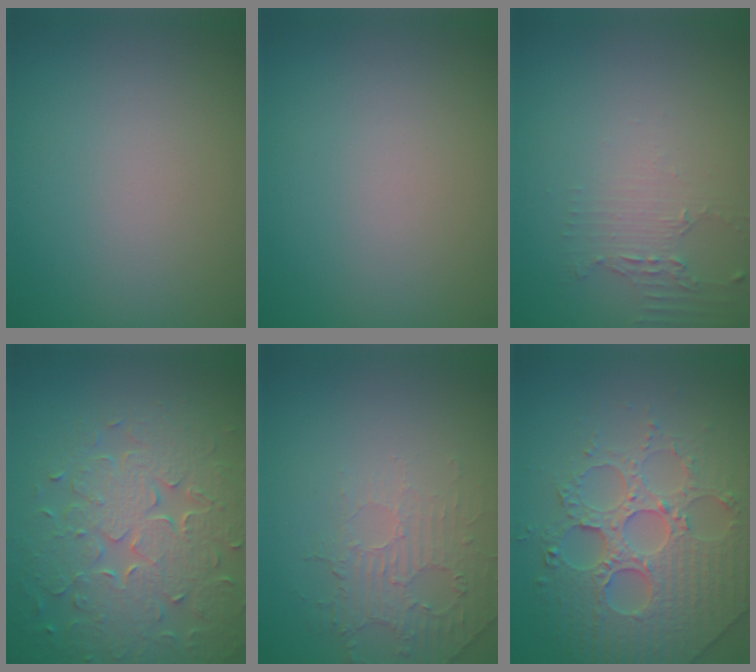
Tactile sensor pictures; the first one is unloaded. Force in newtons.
{"total": 0.0}
{"total": 2.0, "press": 1.4, "slide": 1.4}
{"total": 8.1, "press": 5.9, "slide": 5.6}
{"total": 2.1, "press": 1.2, "slide": 1.7}
{"total": 6.7, "press": 5.7, "slide": 3.4}